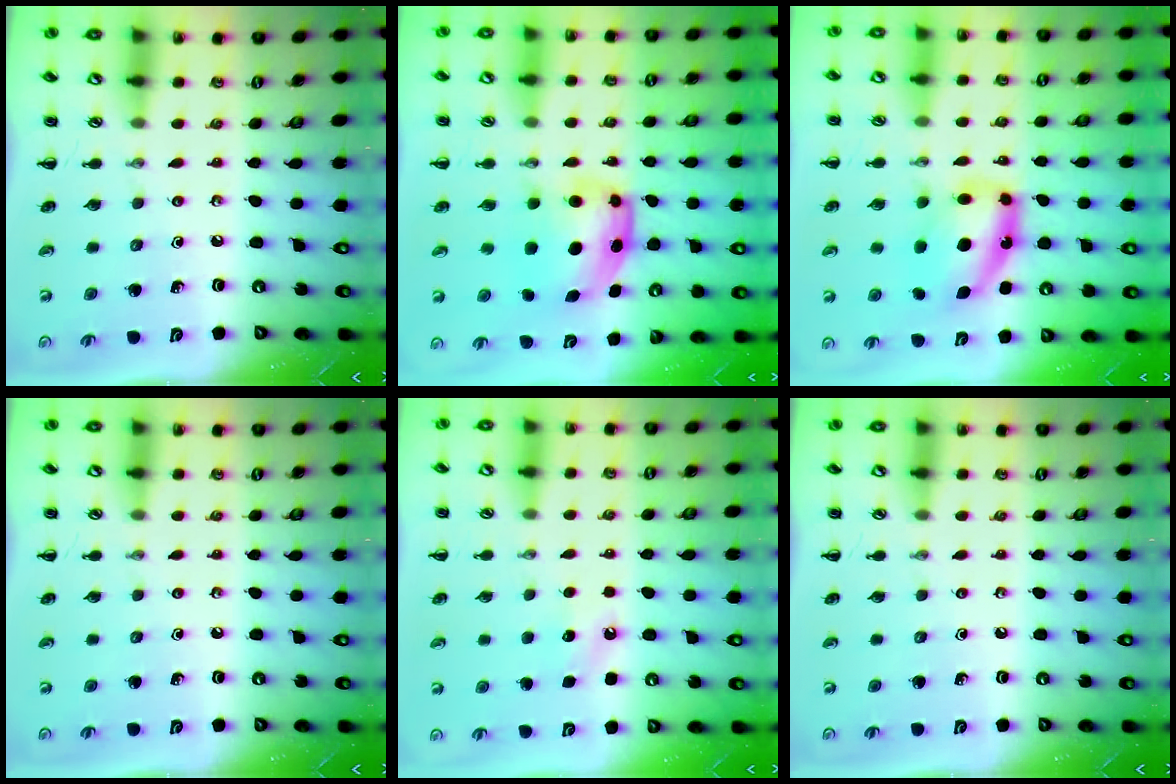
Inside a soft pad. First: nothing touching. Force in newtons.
{"total": 5.5, "press": 5.4, "slide": 0.8}
{"total": 10.0, "press": 9.8, "slide": 2.3}
{"total": 0.0}
{"total": 6.2, "press": 6.0, "slide": 1.8}
{"total": 0.0}